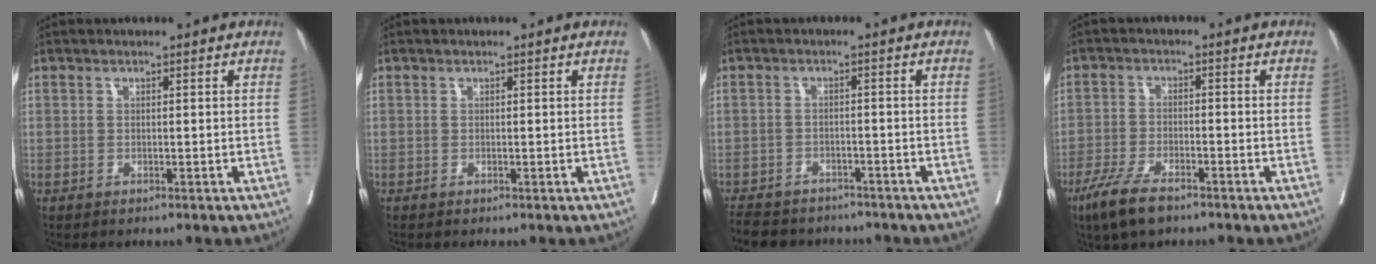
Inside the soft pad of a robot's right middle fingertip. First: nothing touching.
{"total": 0.0}
{"total": 11.3, "force": [-9.9, 4.1, 3.6], "torque": [-0.080, -0.004, -0.133]}
{"total": 6.8, "force": [-4.8, 1.6, 4.6], "torque": [-0.099, -0.016, -0.087]}